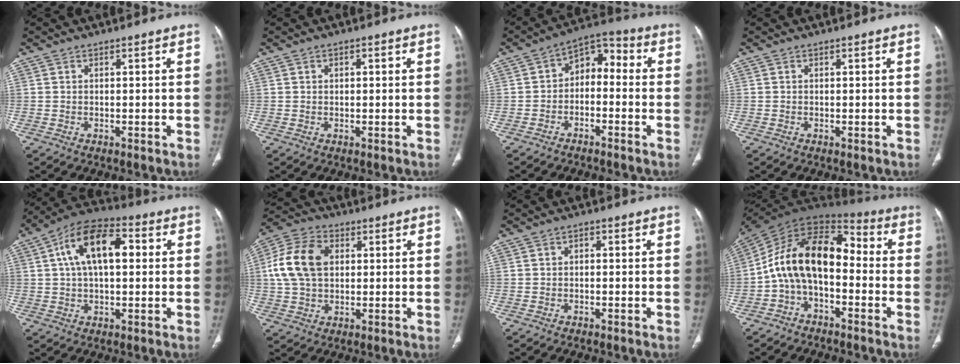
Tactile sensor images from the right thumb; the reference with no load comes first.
{"total": 1.0, "force": [0.3, 0.7, 0.7], "torque": [-0.007, -0.001, 0.004]}
{"total": 7.5, "force": [-1.6, 5.2, 5.1], "torque": [-0.045, 0.043, -0.042]}
{"total": 0.0}
{"total": 14.3, "force": [3.2, 7.5, 11.8], "torque": [-0.193, 0.024, 0.046]}
{"total": 12.7, "force": [2.1, 8.7, 8.9], "torque": [-0.166, 0.016, 0.033]}
{"total": 0.8, "force": [-0.2, 0.6, 0.5], "torque": [0.000, 0.003, -0.008]}
{"total": 15.6, "force": [-2.1, 9.4, 12.3], "torque": [-0.194, 0.073, -0.052]}